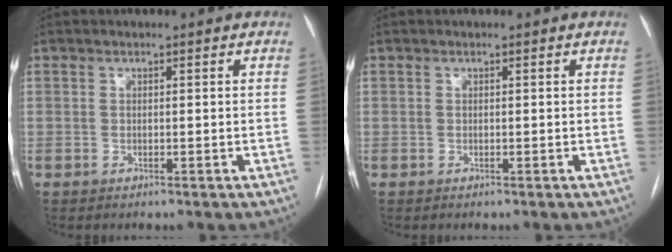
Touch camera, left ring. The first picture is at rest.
{"total": 0.0}